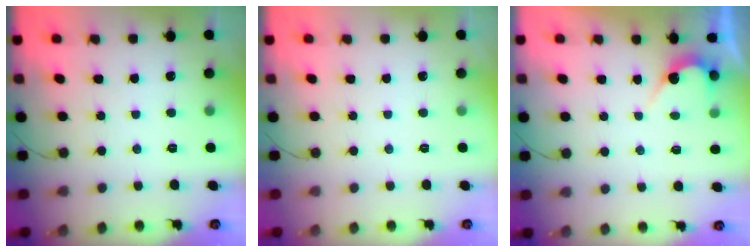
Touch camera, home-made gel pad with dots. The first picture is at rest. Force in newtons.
{"total": 0.0}
{"total": 4.1, "press": 4.1, "slide": 0.3}